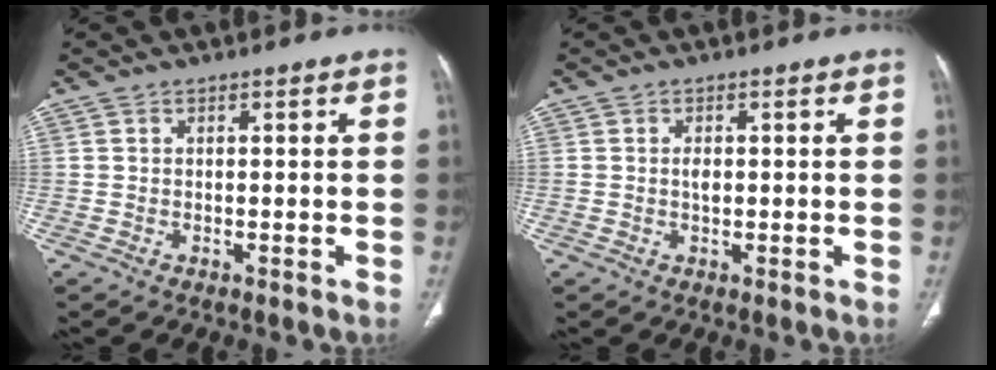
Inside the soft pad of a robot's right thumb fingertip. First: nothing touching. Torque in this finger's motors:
{"motor_torque": [0.06, 0.53, 0.00, -0.42, 0.00]}